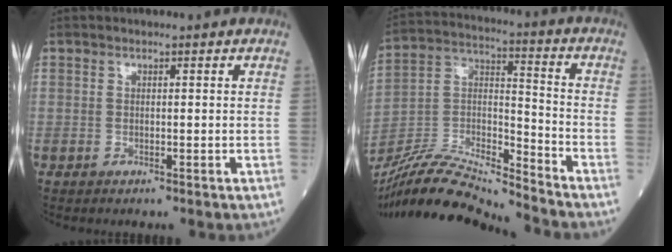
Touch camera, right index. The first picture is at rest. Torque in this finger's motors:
{"motor_torque": [-0.85, -0.87, -0.35, -0.19]}